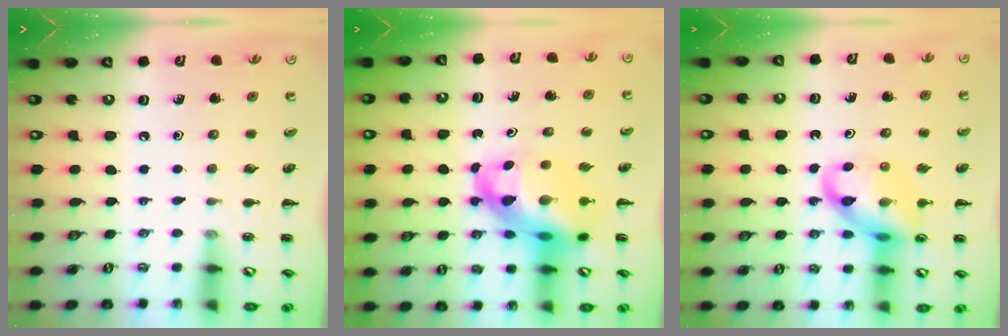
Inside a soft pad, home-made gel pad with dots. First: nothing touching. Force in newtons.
{"total": 14.4, "press": 13.9, "slide": 3.8}
{"total": 13.6, "press": 13.4, "slide": 1.9}